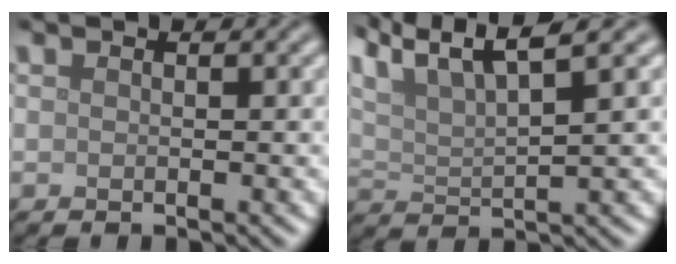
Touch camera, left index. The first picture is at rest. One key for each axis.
{"total": 8.3, "fx": 6.2, "fy": 2.2, "fz": 5.1, "tx": -0.098, "ty": 0.025, "tz": 0.098}